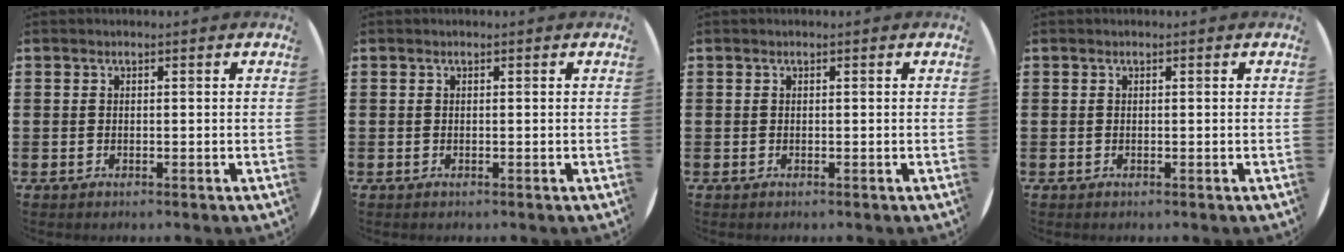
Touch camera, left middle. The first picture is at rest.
{"total": 0.0}
{"total": 0.0}
{"total": 0.0}